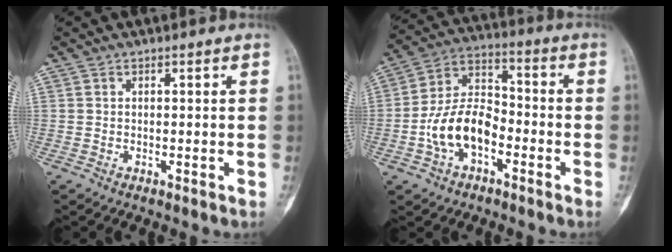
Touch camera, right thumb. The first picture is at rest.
{"total": 12.3, "force": [-4.0, 7.5, 8.9], "torque": [-0.152, 0.043, -0.081]}